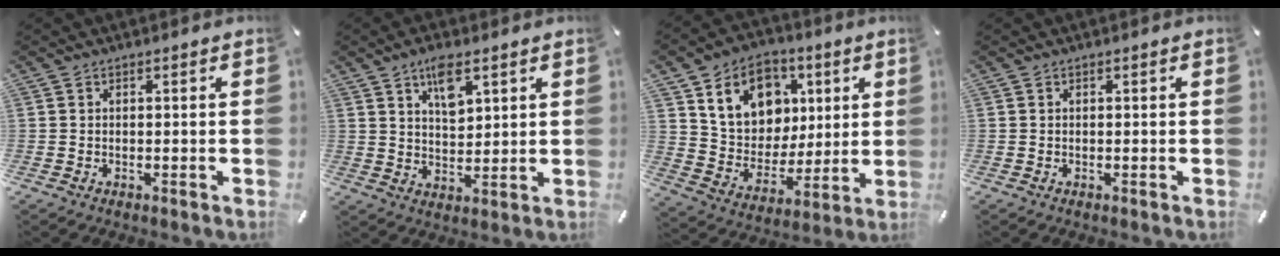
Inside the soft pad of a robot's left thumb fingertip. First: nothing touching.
{"total": 7.3, "force": [4.4, 3.6, 4.6], "torque": [-0.070, -0.017, 0.074]}
{"total": 16.4, "force": [6.7, 13.2, 7.0], "torque": [-0.115, -0.018, 0.133]}
{"total": 0.0}